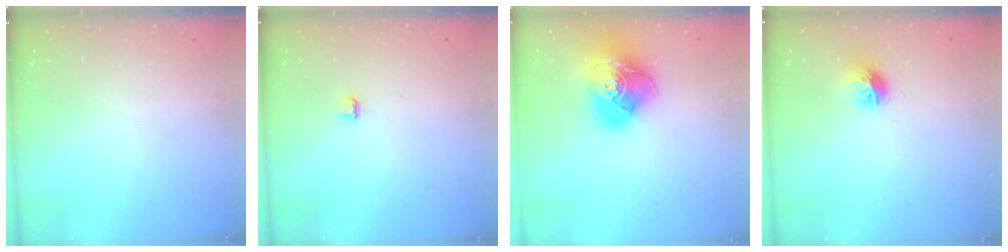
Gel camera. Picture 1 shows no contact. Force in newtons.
{"total": 2.9, "press": 2.9, "slide": 0.3}
{"total": 18.9, "press": 18.8, "slide": 2.1}
{"total": 8.8, "press": 8.8, "slide": 0.4}